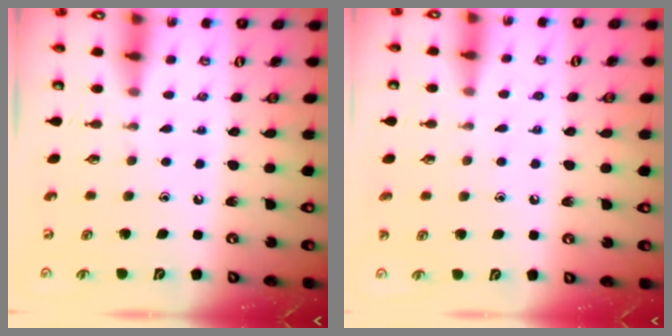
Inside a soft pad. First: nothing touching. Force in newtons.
{"total": 5.2, "press": 5.2, "slide": 0.6}